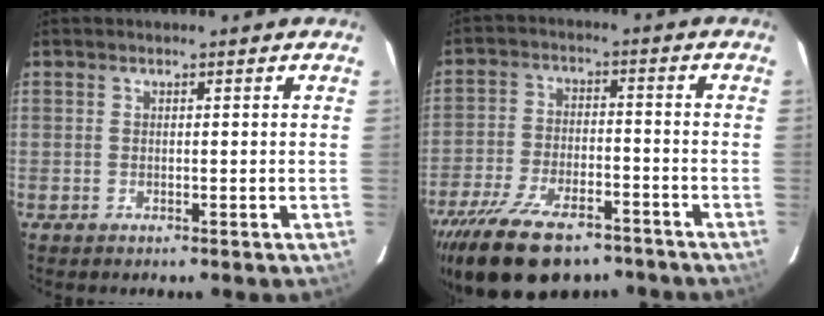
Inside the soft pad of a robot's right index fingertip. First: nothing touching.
{"total": 18.6, "force": [-13.6, 8.0, 9.9], "torque": [-0.209, -0.025, -0.218]}